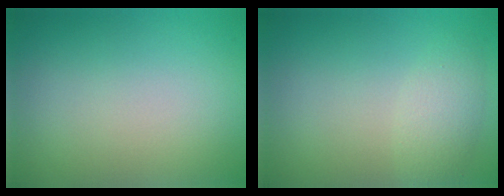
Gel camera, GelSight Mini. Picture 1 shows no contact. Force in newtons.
{"total": 2.1, "press": 2.1, "slide": 0.2}